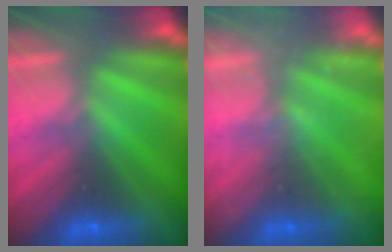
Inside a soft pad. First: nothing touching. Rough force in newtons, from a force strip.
{"total": 2.4}